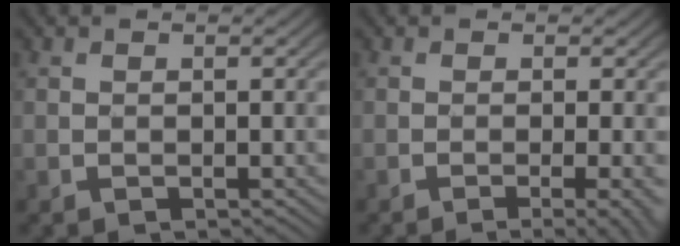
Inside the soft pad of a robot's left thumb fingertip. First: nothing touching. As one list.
[{"total": 4.3, "force": [-1.9, 0.8, 3.8], "torque": [-0.045, 0.007, -0.032]}]